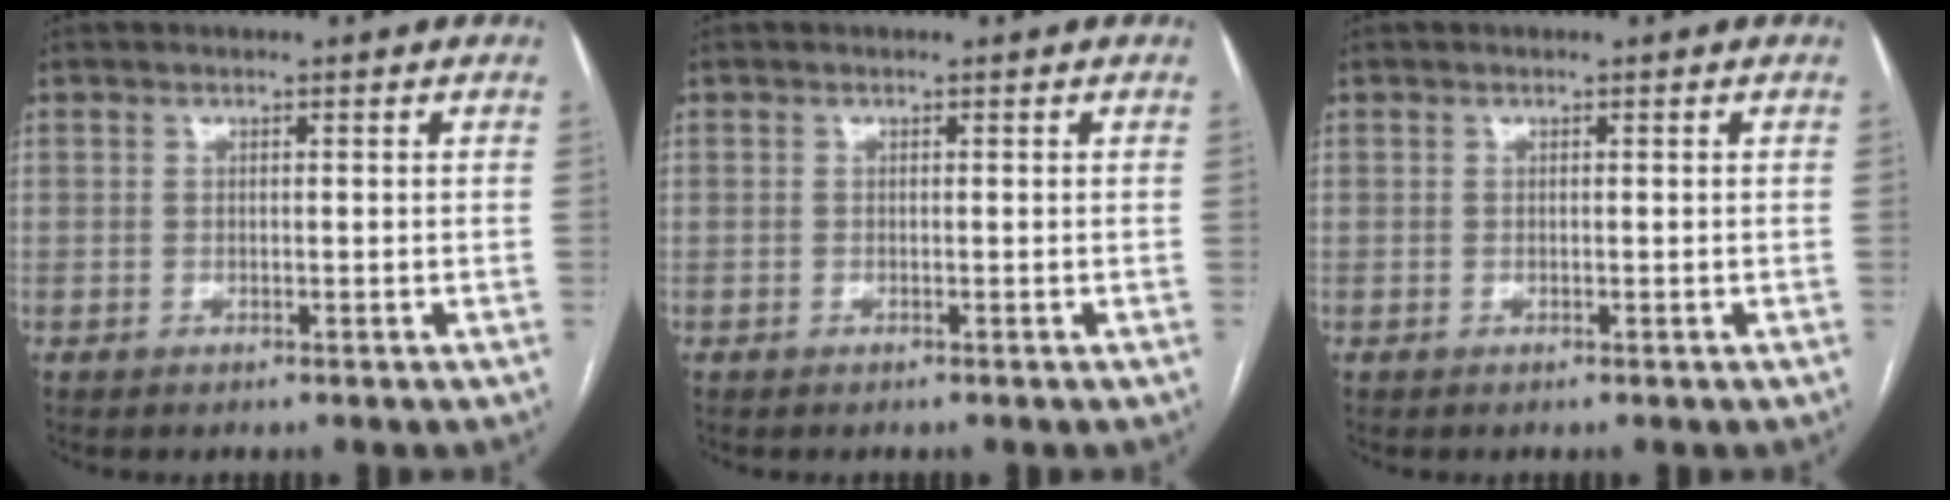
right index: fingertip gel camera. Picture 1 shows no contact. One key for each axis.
{"total": 0.0}
{"total": 0.0}